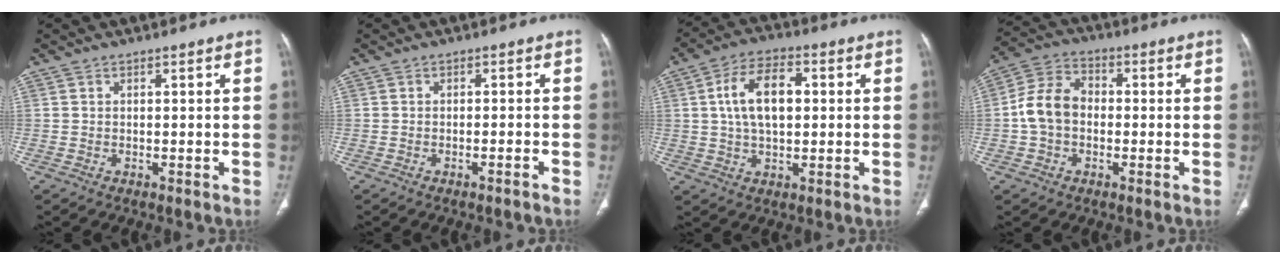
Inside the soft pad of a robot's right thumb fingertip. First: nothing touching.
{"total": 1.6, "force": [-1.2, -0.2, 1.0], "torque": [-0.023, 0.010, -0.013]}
{"total": 10.5, "force": [1.5, 5.8, 8.6], "torque": [-0.150, 0.012, 0.024]}
{"total": 8.9, "force": [-0.8, 6.6, 5.8], "torque": [-0.105, 0.030, -0.026]}